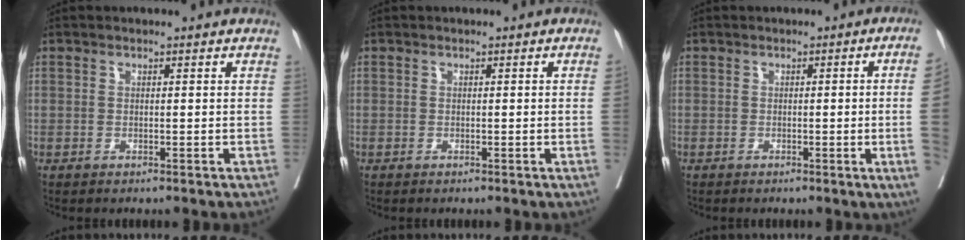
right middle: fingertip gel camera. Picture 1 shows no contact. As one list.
[{"total": 1.2, "force": [-0.1, -0.5, 1.1], "torque": [-0.014, -0.002, -0.002]}, {"total": 7.8, "force": [-1.0, -2.7, 7.3], "torque": [-0.081, -0.019, -0.010]}]